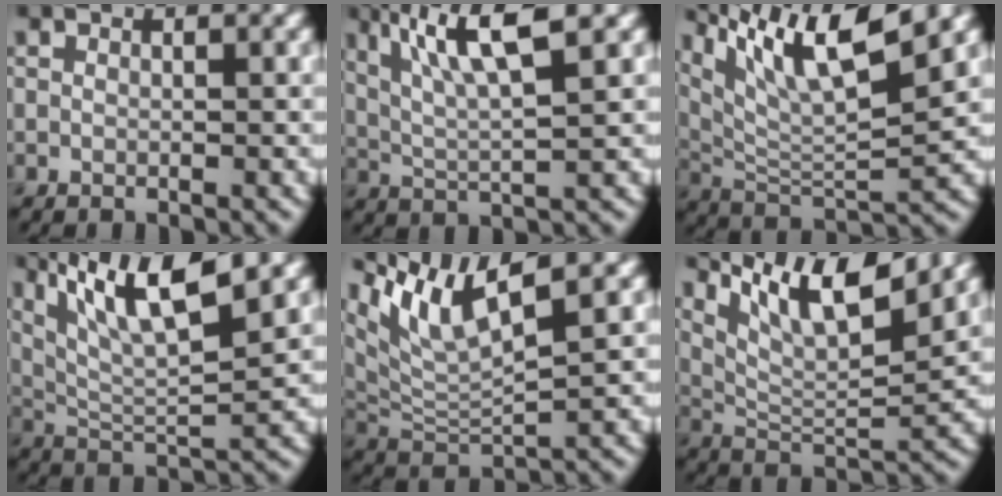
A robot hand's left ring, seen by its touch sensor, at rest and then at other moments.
{"total": 6.8, "force": [3.1, 1.2, 6.0], "torque": [-0.109, 0.008, 0.061]}
{"total": 10.2, "force": [6.1, 2.1, 7.8], "torque": [-0.144, 0.006, 0.116]}
{"total": 8.4, "force": [4.3, 1.8, 6.9], "torque": [-0.128, 0.006, 0.082]}
{"total": 6.9, "force": [4.3, 1.4, 5.3], "torque": [-0.112, 0.002, 0.086]}
{"total": 8.8, "force": [5.9, 2.0, 6.3], "torque": [-0.120, 0.002, 0.107]}